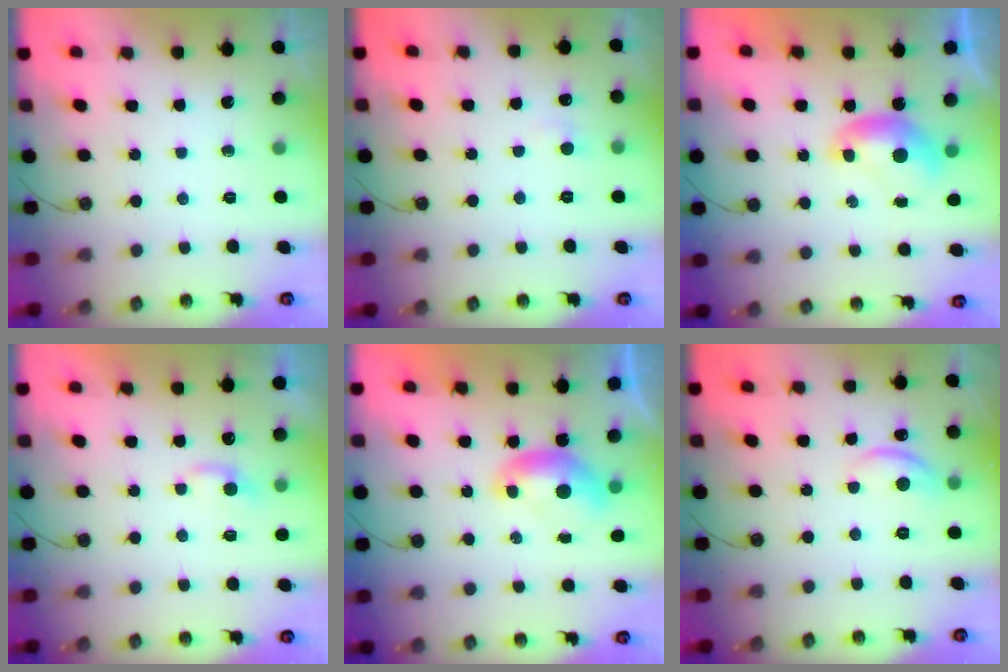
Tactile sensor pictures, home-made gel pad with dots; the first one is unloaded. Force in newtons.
{"total": 1.7, "press": 1.5, "slide": 0.7}
{"total": 0.0}
{"total": 1.7, "press": 1.6, "slide": 0.4}
{"total": 0.0}
{"total": 4.7, "press": 4.7, "slide": 0.5}